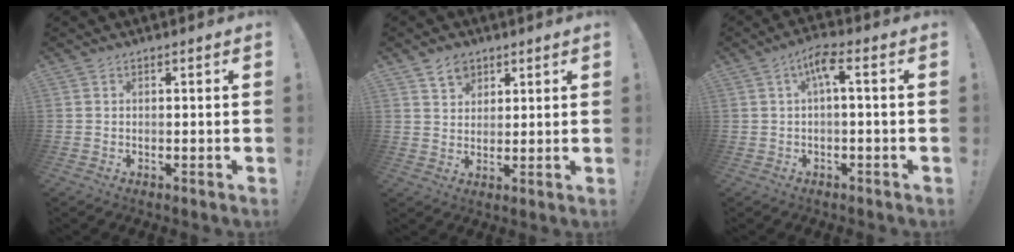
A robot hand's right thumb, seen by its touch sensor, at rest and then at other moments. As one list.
[{"total": 5.8, "force": [3.8, 4.2, 1.1], "torque": [-0.008, -0.022, 0.070]}, {"total": 6.0, "force": [0.8, 1.3, 5.7], "torque": [-0.102, 0.003, 0.012]}]